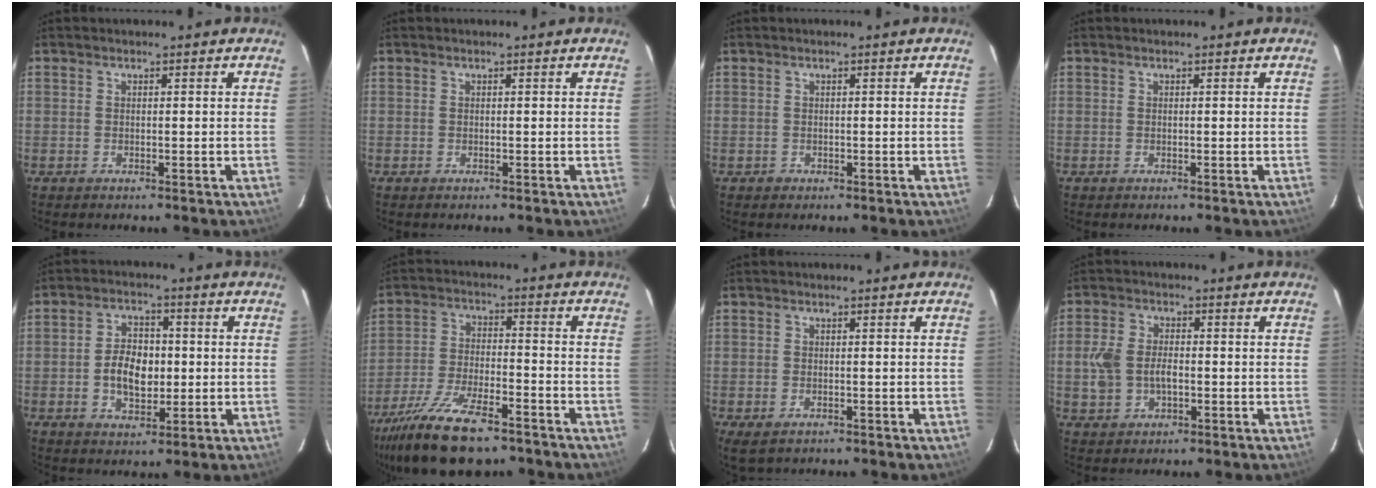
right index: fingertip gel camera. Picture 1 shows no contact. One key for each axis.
{"total": 0.0}
{"total": 1.0, "fx": -0.3, "fy": 0.9, "fz": -0.1, "tx": 0.005, "ty": 0.002, "tz": -0.001}
{"total": 0.0}
{"total": 7.9, "fx": -0.8, "fy": 5.2, "fz": 5.9, "tx": -0.110, "ty": 0.011, "tz": -0.008}
{"total": 16.8, "fx": -12.4, "fy": 5.6, "fz": 9.9, "tx": -0.210, "ty": -0.035, "tz": -0.219}
{"total": 3.4, "fx": -1.7, "fy": 2.2, "fz": 1.9, "tx": -0.036, "ty": -0.013, "tz": -0.027}
{"total": 6.8, "fx": -1.0, "fy": 4.7, "fz": 4.8, "tx": -0.106, "ty": 0.007, "tz": -0.015}